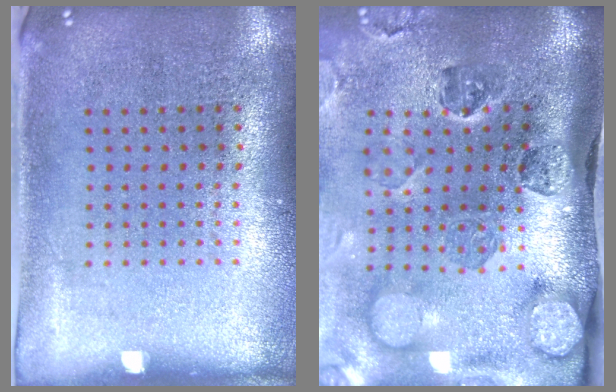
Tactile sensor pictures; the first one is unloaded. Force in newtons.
{"total": 4.1, "press": 3.1, "slide": 2.6}